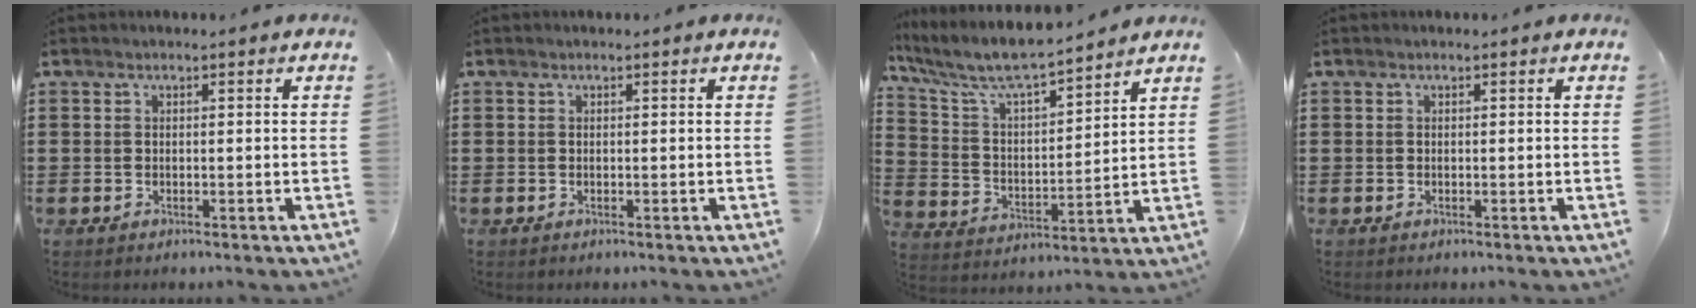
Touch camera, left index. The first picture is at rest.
{"total": 0.0}
{"total": 7.8, "force": [6.9, 1.1, 3.4], "torque": [-0.099, -0.042, 0.115]}
{"total": 0.0}